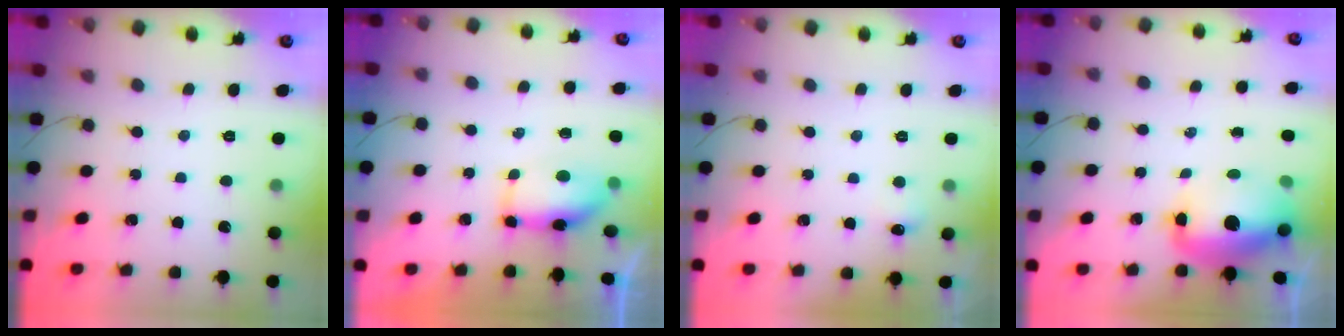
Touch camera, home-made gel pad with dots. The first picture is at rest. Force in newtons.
{"total": 8.8, "press": 7.8, "slide": 3.9}
{"total": 3.7, "press": 3.3, "slide": 1.6}
{"total": 13.1, "press": 12.7, "slide": 3.3}